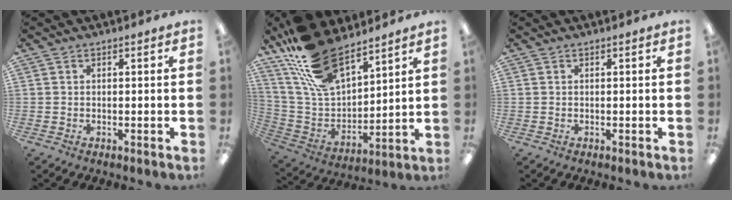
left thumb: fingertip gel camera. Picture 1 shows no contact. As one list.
[{"total": 18.5, "force": [13.8, 8.3, 9.2], "torque": [-0.197, -0.073, 0.258]}, {"total": 0.0}]